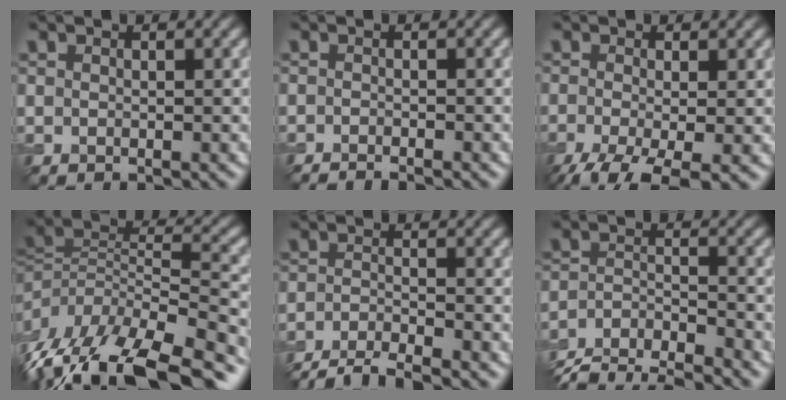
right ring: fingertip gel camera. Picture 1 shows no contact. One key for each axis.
{"total": 2.2, "fx": -1.9, "fy": 0.3, "fz": 1.0, "tx": -0.015, "ty": 0.000, "tz": -0.036}
{"total": 6.9, "fx": -3.9, "fy": 2.2, "fz": 5.3, "tx": -0.105, "ty": -0.018, "tz": -0.066}
{"total": 14.5, "fx": -8.6, "fy": 6.2, "fz": 9.9, "tx": -0.219, "ty": 0.003, "tz": -0.132}
{"total": 4.6, "fx": -4.1, "fy": 0.8, "fz": 1.9, "tx": -0.034, "ty": -0.004, "tz": -0.079}
{"total": 7.0, "fx": -6.4, "fy": 1.7, "fz": 2.1, "tx": -0.045, "ty": -0.012, "tz": -0.115}